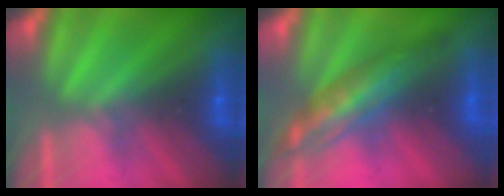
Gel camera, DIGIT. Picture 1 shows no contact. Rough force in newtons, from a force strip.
{"total": 2.9}